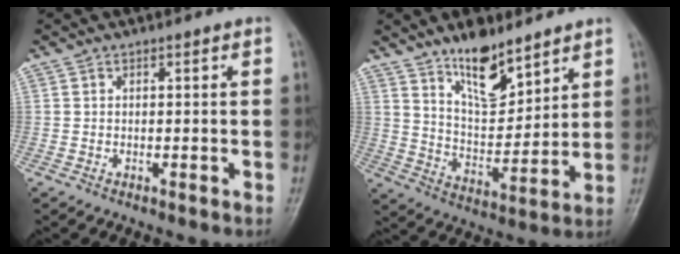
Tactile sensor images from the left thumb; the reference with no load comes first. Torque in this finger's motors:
{"motor_torque": [1.79, 0.86, 0.91, -1.13, 0.07]}